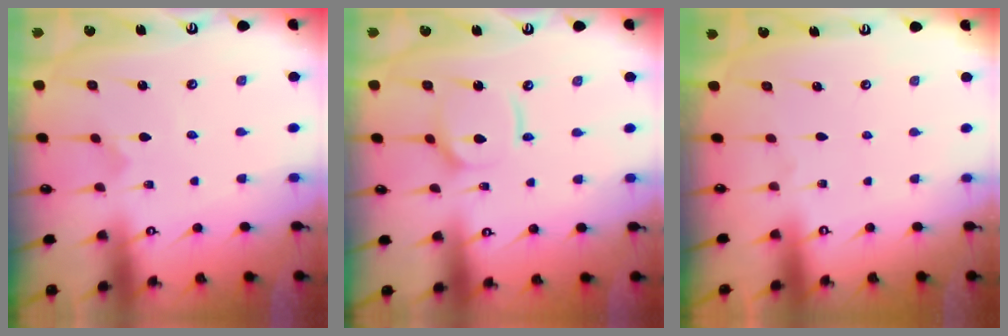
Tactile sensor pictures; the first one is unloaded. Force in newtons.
{"total": 9.4, "press": 9.4, "slide": 1.0}
{"total": 0.0}